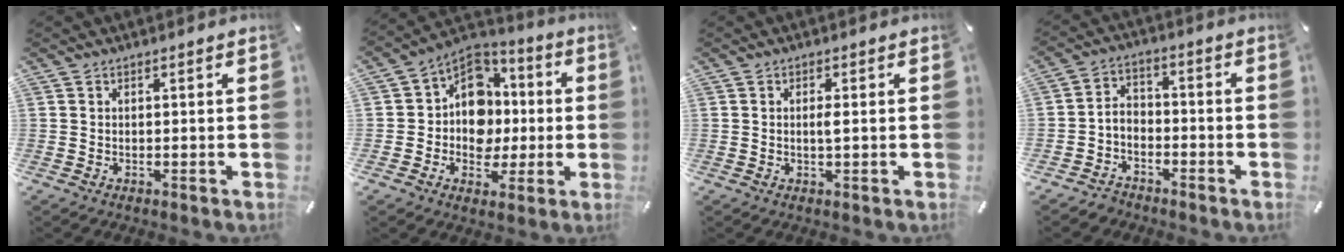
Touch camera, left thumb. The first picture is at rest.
{"total": 12.7, "force": [-0.8, 11.4, 5.5], "torque": [-0.089, 0.003, -0.011]}
{"total": 2.0, "force": [0.1, 0.5, 1.9], "torque": [-0.038, -0.001, 0.000]}
{"total": 4.6, "force": [-3.2, 3.2, 0.7], "torque": [-0.016, 0.010, -0.067]}